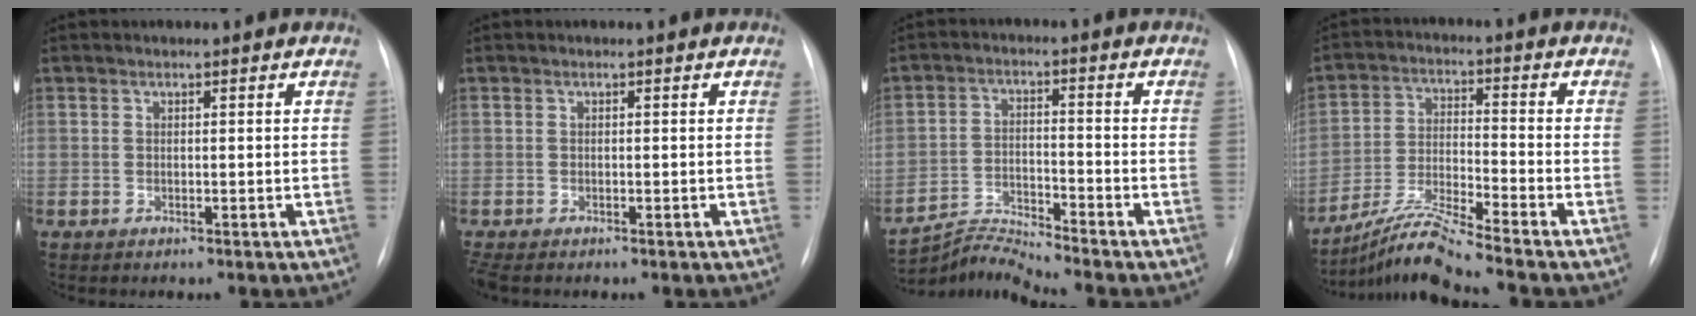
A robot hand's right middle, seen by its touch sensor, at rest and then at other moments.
{"total": 1.8, "force": [-1.4, 0.6, 0.9], "torque": [-0.017, -0.006, -0.020]}
{"total": 6.2, "force": [-5.6, -2.4, -0.8], "torque": [-0.011, -0.012, -0.104]}
{"total": 9.1, "force": [-8.1, -2.1, 3.6], "torque": [-0.080, -0.021, -0.152]}